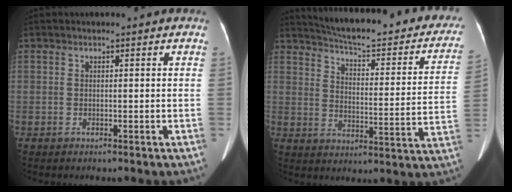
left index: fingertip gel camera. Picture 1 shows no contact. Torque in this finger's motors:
{"motor_torque": [0.56, -0.95, 0.01, 0.04]}